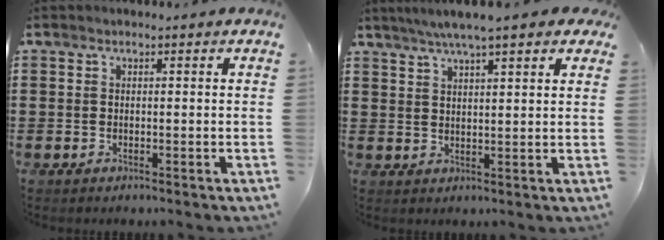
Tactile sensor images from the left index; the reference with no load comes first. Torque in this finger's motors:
{"motor_torque": [0.48, 0.16, 1.05, 0.21]}